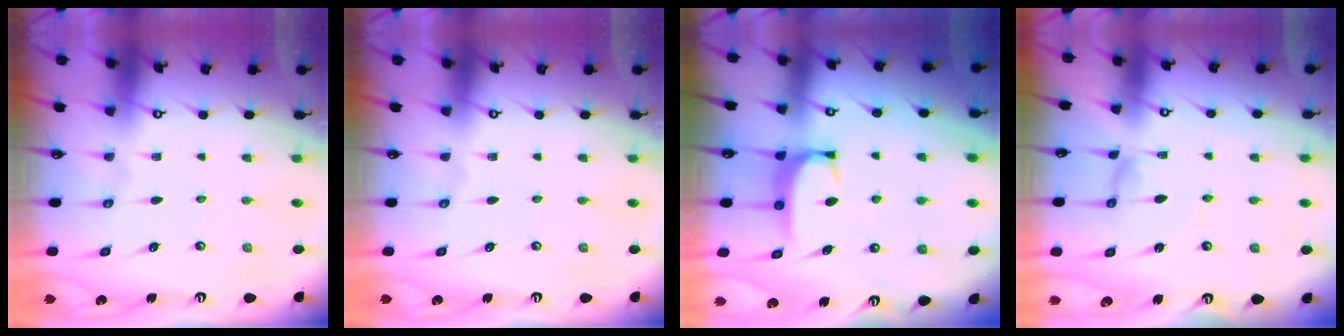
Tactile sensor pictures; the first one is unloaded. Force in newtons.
{"total": 0.0}
{"total": 2.8, "press": 2.8, "slide": 0.4}
{"total": 1.1, "press": 1.0, "slide": 0.3}